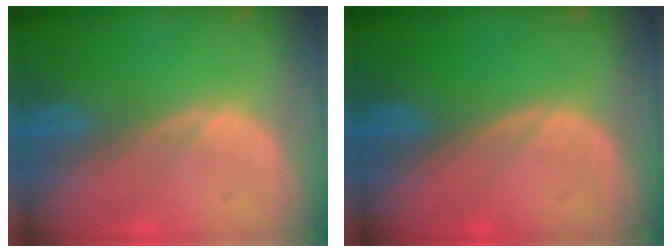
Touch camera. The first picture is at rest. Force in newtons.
{"total": 0.0}